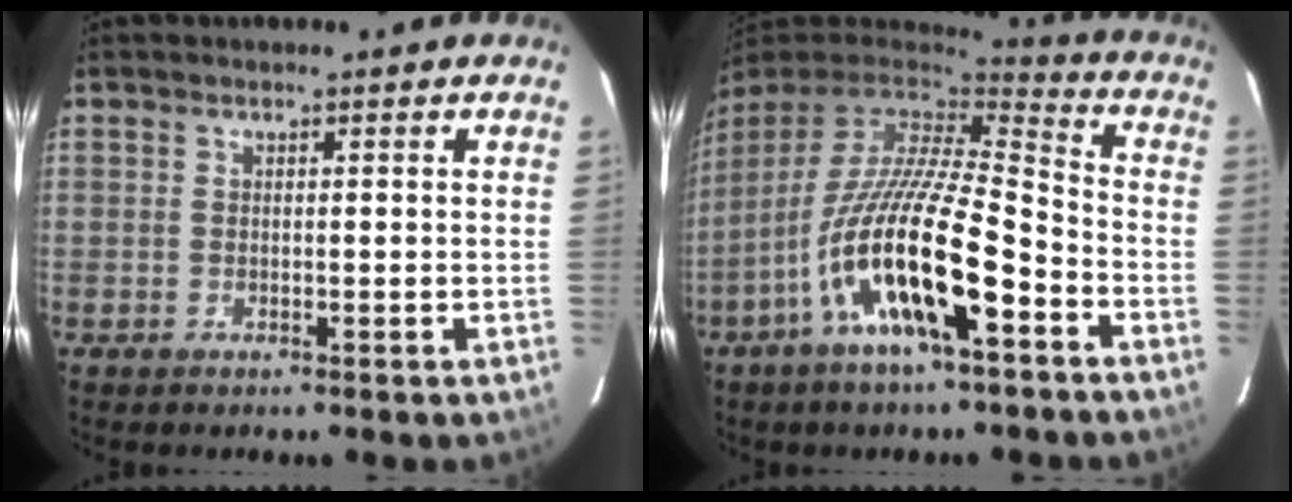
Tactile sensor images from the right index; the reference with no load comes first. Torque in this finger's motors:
{"motor_torque": [1.29, -0.85, 1.05, 0.21]}